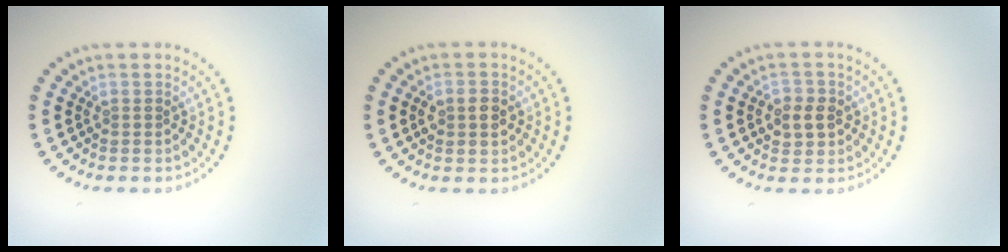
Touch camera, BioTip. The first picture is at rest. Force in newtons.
{"total": 2.9, "press": 2.9, "slide": 0.2}
{"total": 2.5, "press": 2.4, "slide": 0.5}